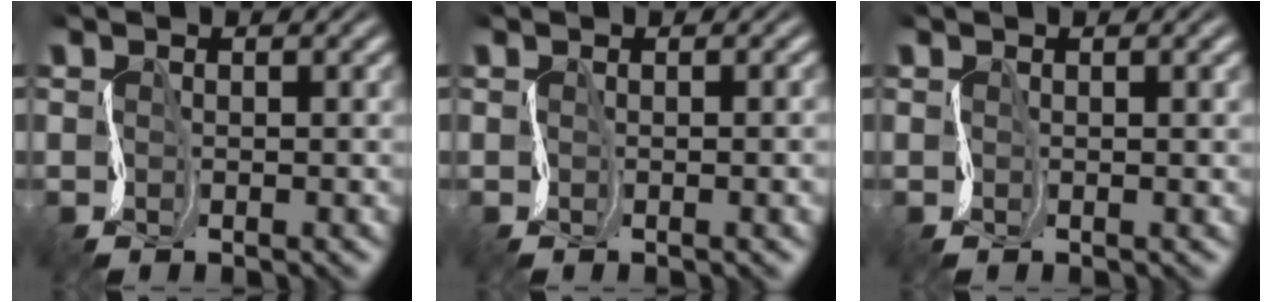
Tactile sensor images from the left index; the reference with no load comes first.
{"total": 3.4, "force": [0.0, 1.6, 3.0], "torque": [-0.024, 0.013, -0.005]}
{"total": 2.1, "force": [0.6, 0.8, 1.8], "torque": [-0.013, 0.011, 0.000]}